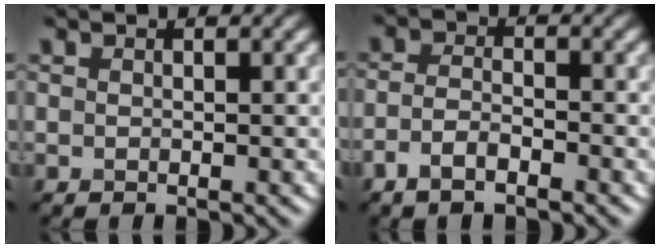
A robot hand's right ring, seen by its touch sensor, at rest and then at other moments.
{"total": 2.6, "force": [-1.6, 0.9, 1.8], "torque": [-0.038, 0.001, -0.037]}